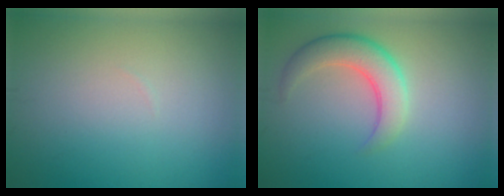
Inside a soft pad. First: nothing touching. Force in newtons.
{"total": 4.3, "press": 4.3, "slide": 0.3}